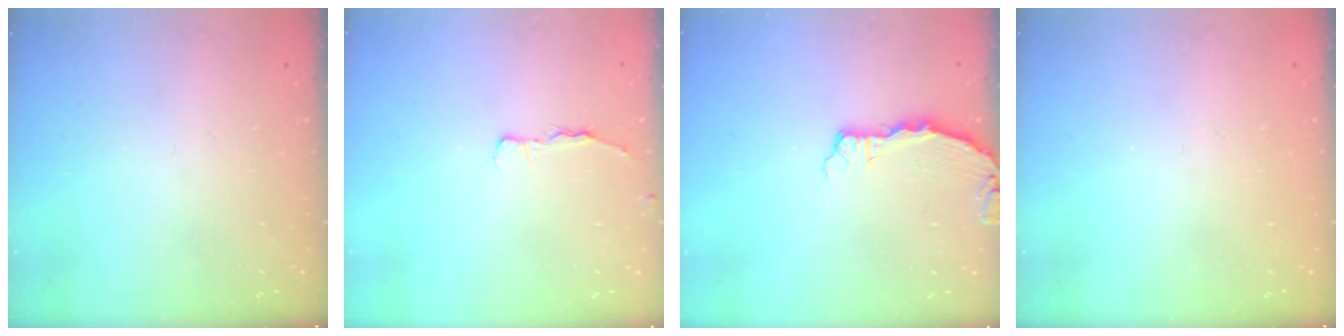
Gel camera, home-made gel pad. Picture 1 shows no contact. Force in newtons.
{"total": 3.1, "press": 3.1, "slide": 0.5}
{"total": 3.3, "press": 3.2, "slide": 0.4}
{"total": 0.0}